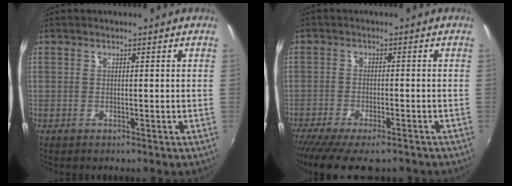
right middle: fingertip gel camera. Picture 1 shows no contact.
{"total": 11.6, "force": [-9.3, 2.8, 6.3], "torque": [-0.140, -0.042, -0.152]}